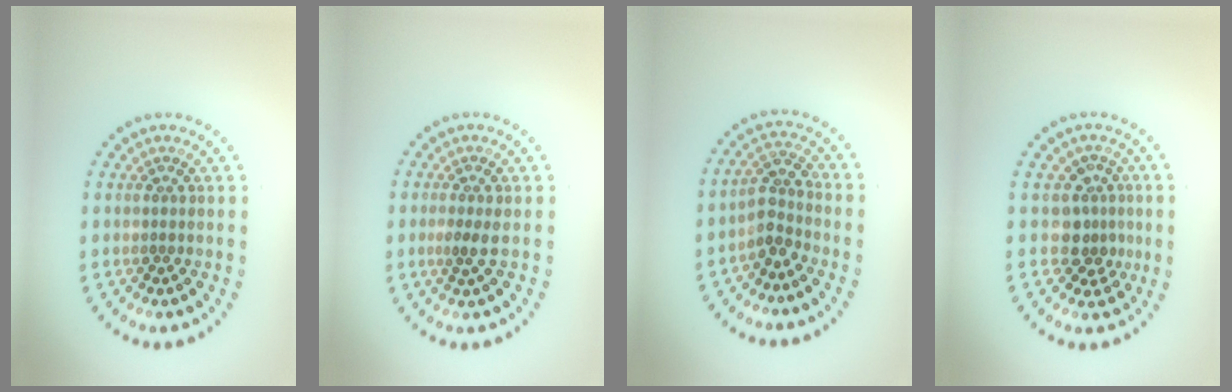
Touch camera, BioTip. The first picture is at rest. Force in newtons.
{"total": 1.3, "press": 1.1, "slide": 0.7}
{"total": 2.6, "press": 2.0, "slide": 1.6}
{"total": 2.7, "press": 2.2, "slide": 1.7}